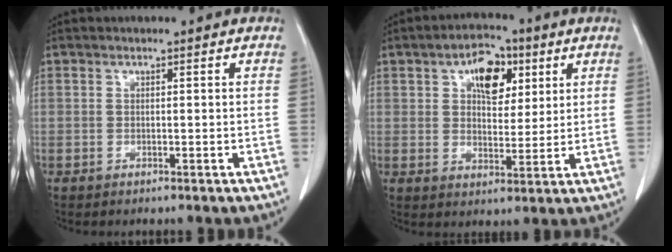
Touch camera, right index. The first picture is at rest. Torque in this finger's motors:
{"motor_torque": [0.21, 0.19, 0.16, 0.10]}